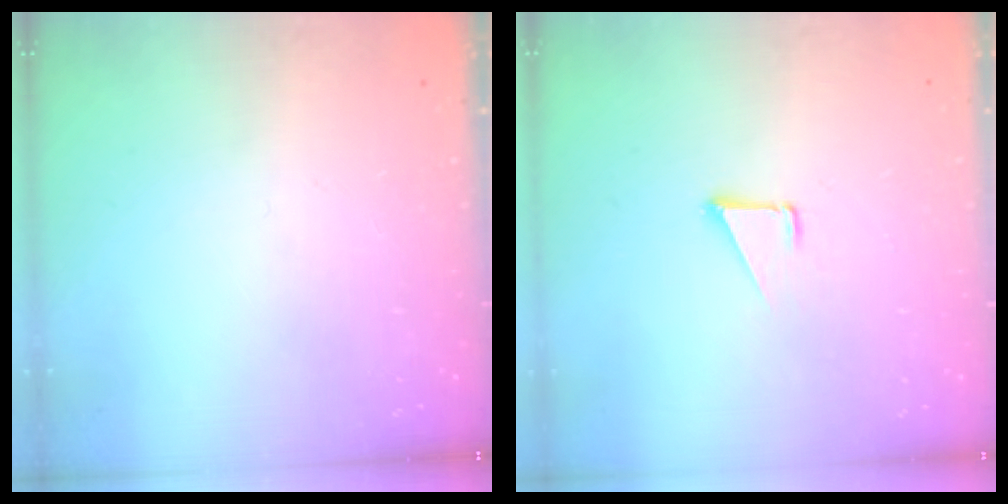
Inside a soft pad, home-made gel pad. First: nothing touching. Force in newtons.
{"total": 1.6, "press": 1.5, "slide": 0.1}